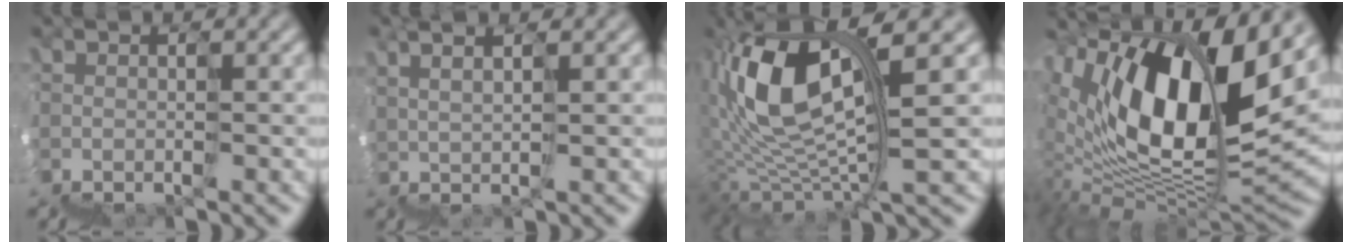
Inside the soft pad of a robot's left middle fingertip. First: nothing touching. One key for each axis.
{"total": 4.2, "fx": 4.1, "fy": -0.7, "fz": 0.3, "tx": 0.009, "ty": 0.039, "tz": 0.079}
{"total": 8.1, "fx": 6.2, "fy": 0.7, "fz": 5.1, "tx": -0.123, "ty": 0.034, "tz": 0.115}
{"total": 11.3, "fx": 8.6, "fy": 2.9, "fz": 6.8, "tx": -0.121, "ty": 0.029, "tz": 0.150}